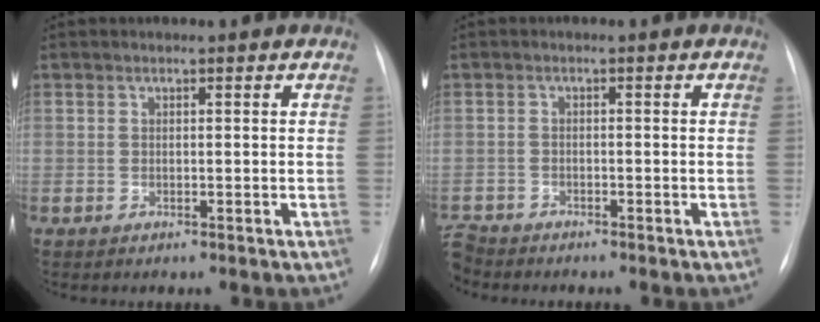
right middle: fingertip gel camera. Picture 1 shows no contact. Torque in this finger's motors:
{"motor_torque": [-0.01, 0.00, 0.00, -0.01]}